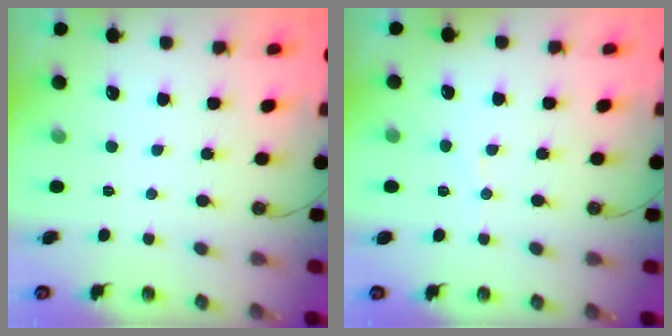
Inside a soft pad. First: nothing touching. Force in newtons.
{"total": 6.0, "press": 6.0, "slide": 0.4}